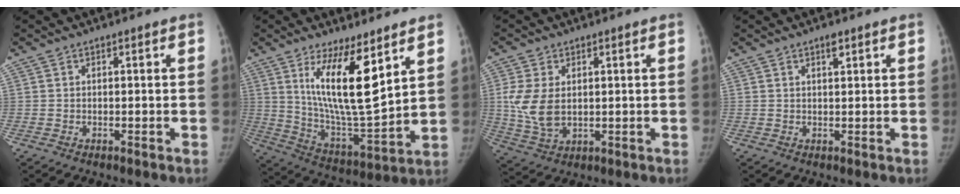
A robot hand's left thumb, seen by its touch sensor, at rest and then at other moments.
{"total": 16.8, "force": [8.0, 4.7, 13.9], "torque": [-0.230, -0.058, 0.158]}
{"total": 8.7, "force": [1.1, 5.7, 6.5], "torque": [-0.131, -0.008, 0.033]}
{"total": 2.5, "force": [1.6, 0.9, 1.7], "torque": [-0.020, -0.009, 0.025]}